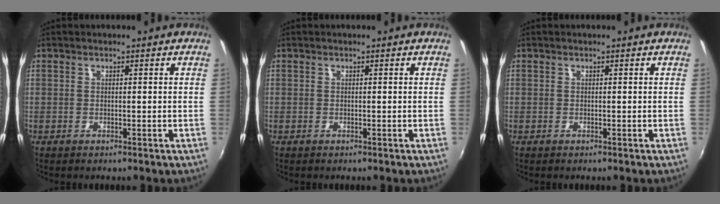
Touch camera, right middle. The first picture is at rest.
{"total": 0.0}
{"total": 0.0}